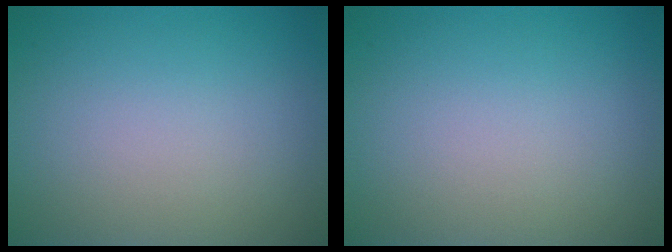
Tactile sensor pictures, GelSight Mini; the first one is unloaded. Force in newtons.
{"total": 0.0}